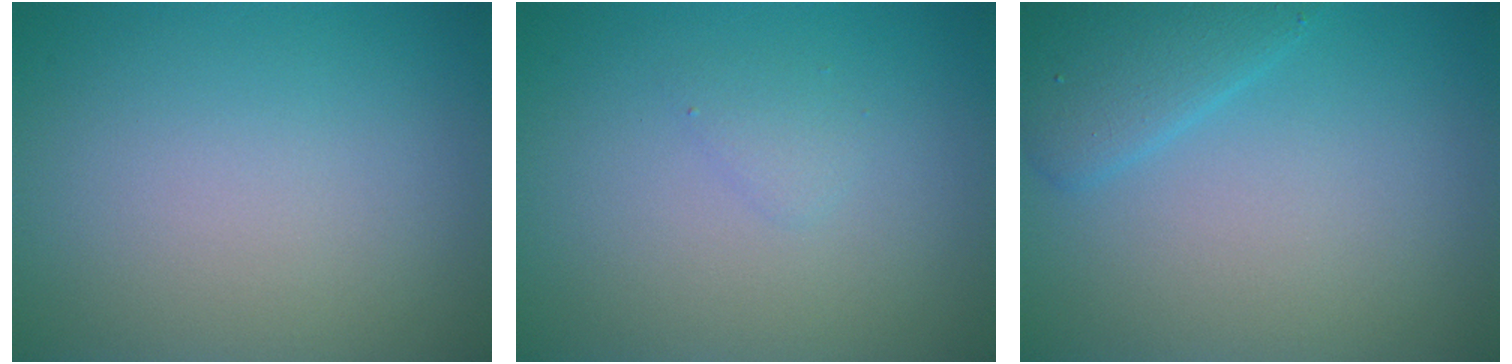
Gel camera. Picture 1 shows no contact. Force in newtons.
{"total": 0.8, "press": 0.8, "slide": 0.1}
{"total": 2.9, "press": 2.9, "slide": 0.2}